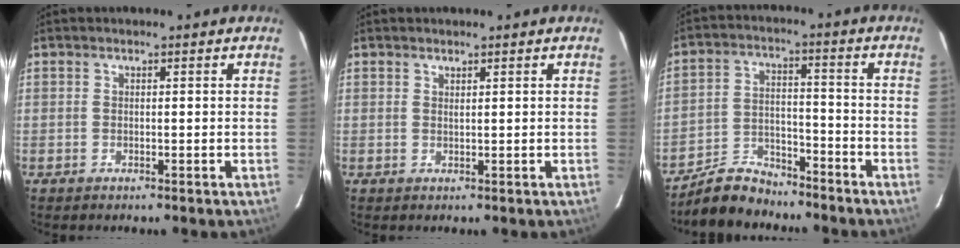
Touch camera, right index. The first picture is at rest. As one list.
[{"total": 0.7, "force": [0.7, 0.0, 0.3], "torque": [-0.006, -0.002, 0.012]}, {"total": 9.2, "force": [-8.2, 3.5, 2.0], "torque": [-0.062, 0.019, -0.141]}]